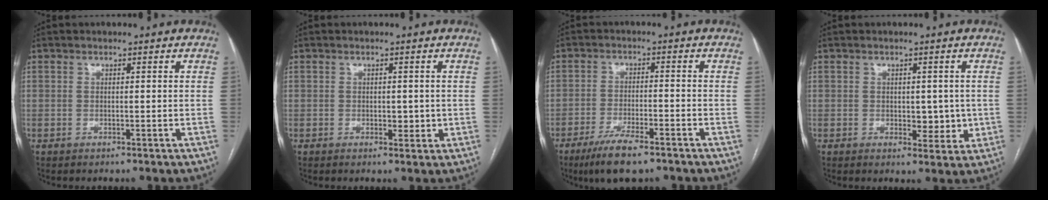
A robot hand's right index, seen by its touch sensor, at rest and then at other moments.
{"total": 2.4, "force": [0.0, 1.4, 1.9], "torque": [-0.022, -0.003, 0.004]}
{"total": 8.2, "force": [-5.8, 1.3, 5.7], "torque": [-0.101, -0.016, -0.096]}
{"total": 4.5, "force": [0.0, 2.6, 3.7], "torque": [-0.040, -0.003, 0.007]}